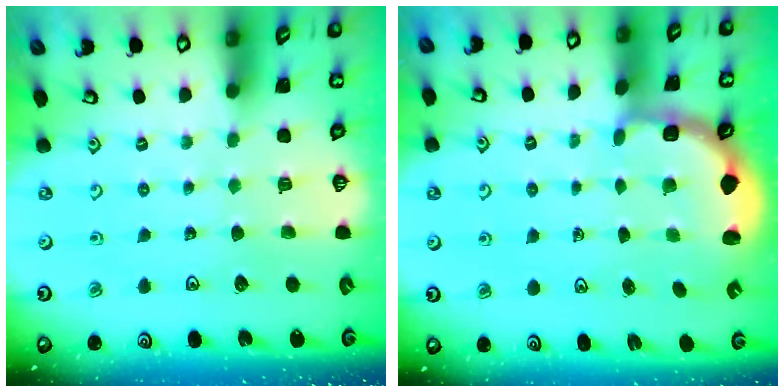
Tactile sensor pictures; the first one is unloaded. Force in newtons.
{"total": 2.9, "press": 1.9, "slide": 2.2}